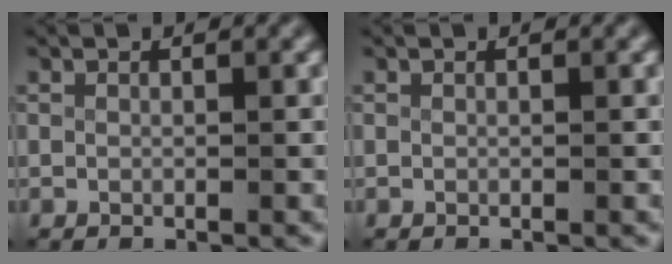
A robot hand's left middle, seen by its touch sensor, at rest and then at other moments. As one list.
[{"total": 0.0}]